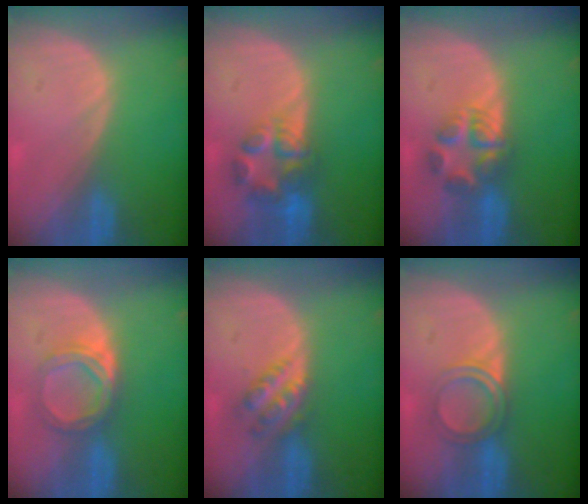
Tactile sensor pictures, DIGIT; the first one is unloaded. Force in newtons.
{"total": 6.9, "press": 6.0, "slide": 3.4}
{"total": 5.6, "press": 5.5, "slide": 1.0}
{"total": 5.4, "press": 4.8, "slide": 2.5}
{"total": 4.6, "press": 4.1, "slide": 2.2}
{"total": 4.2, "press": 4.0, "slide": 1.4}